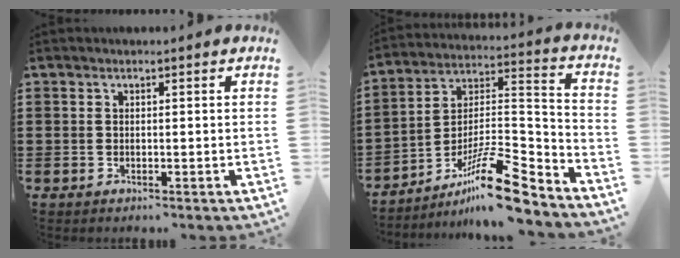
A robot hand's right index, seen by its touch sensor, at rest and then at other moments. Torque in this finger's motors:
{"motor_torque": [0.25, -0.40, 0.50, 0.11]}